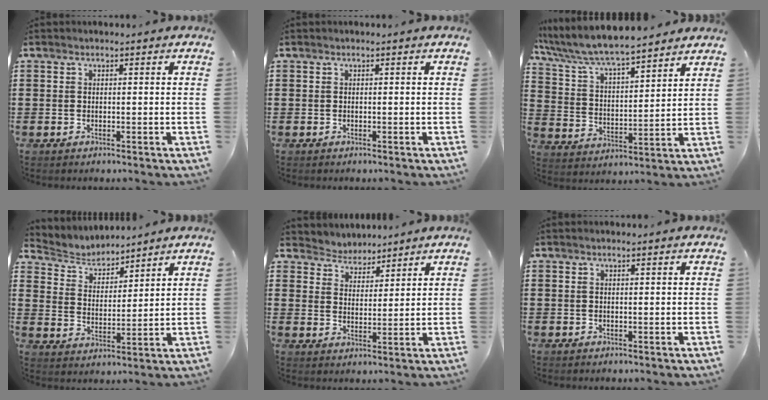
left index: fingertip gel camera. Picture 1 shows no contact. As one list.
[{"total": 0.0}, {"total": 6.8, "force": [6.3, 0.6, 2.5], "torque": [-0.077, -0.038, 0.105]}, {"total": 4.3, "force": [4.1, 1.0, 0.0], "torque": [-0.025, -0.020, 0.071]}, {"total": 3.7, "force": [3.5, 1.0, -0.9], "torque": [-0.004, -0.015, 0.062]}, {"total": 0.6, "force": [0.3, -0.1, 0.5], "torque": [-0.009, -0.003, 0.006]}]